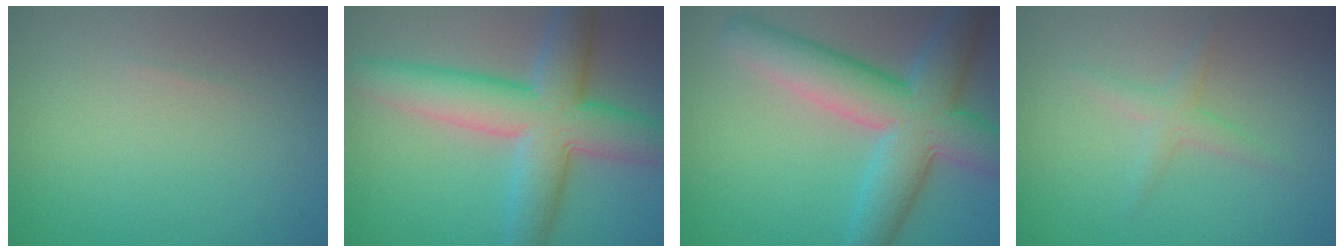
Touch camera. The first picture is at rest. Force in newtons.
{"total": 8.9, "press": 8.9, "slide": 0.3}
{"total": 9.0, "press": 9.0, "slide": 0.4}
{"total": 1.7, "press": 1.6, "slide": 0.1}